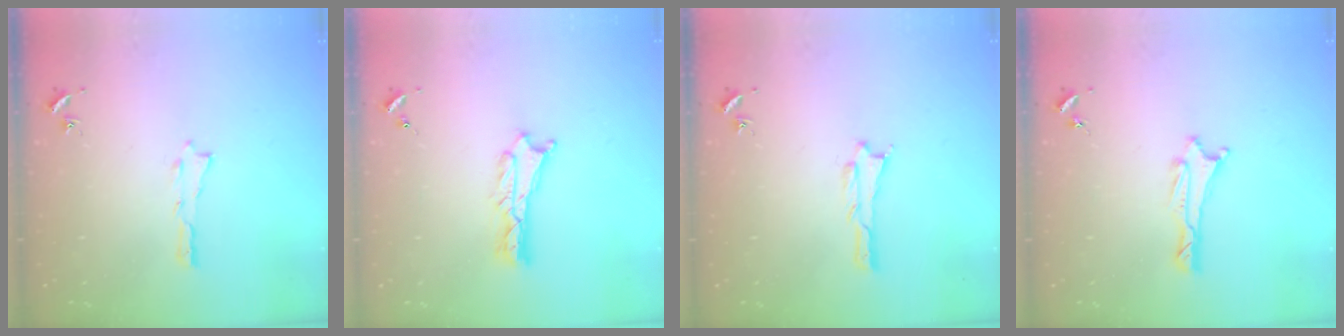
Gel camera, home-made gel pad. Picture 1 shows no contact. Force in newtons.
{"total": 1.8, "press": 1.7, "slide": 0.2}
{"total": 0.6, "press": 0.6, "slide": 0.1}
{"total": 1.0, "press": 1.0, "slide": 0.2}